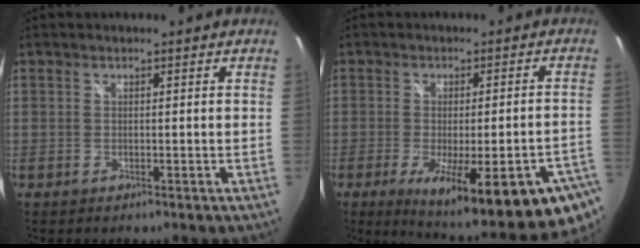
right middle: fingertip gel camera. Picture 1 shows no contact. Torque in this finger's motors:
{"motor_torque": [1.87, -0.28, 0.42, 0.21]}